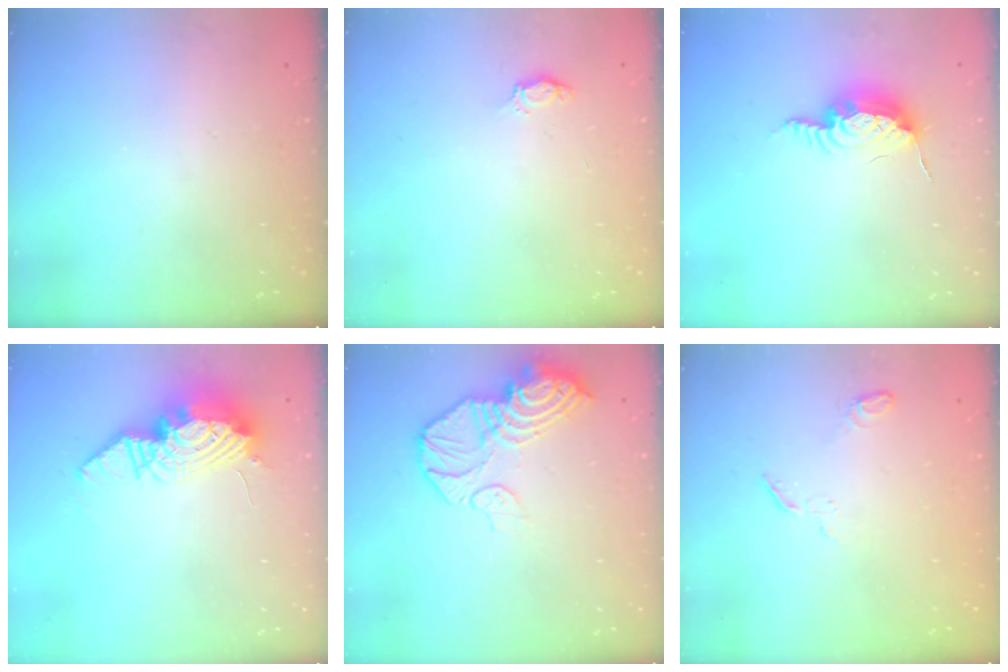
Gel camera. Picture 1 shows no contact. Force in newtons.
{"total": 3.0, "press": 2.9, "slide": 0.4}
{"total": 11.9, "press": 11.9, "slide": 0.9}
{"total": 18.4, "press": 15.1, "slide": 10.5}
{"total": 15.1, "press": 14.9, "slide": 2.4}
{"total": 4.2, "press": 4.2, "slide": 0.5}